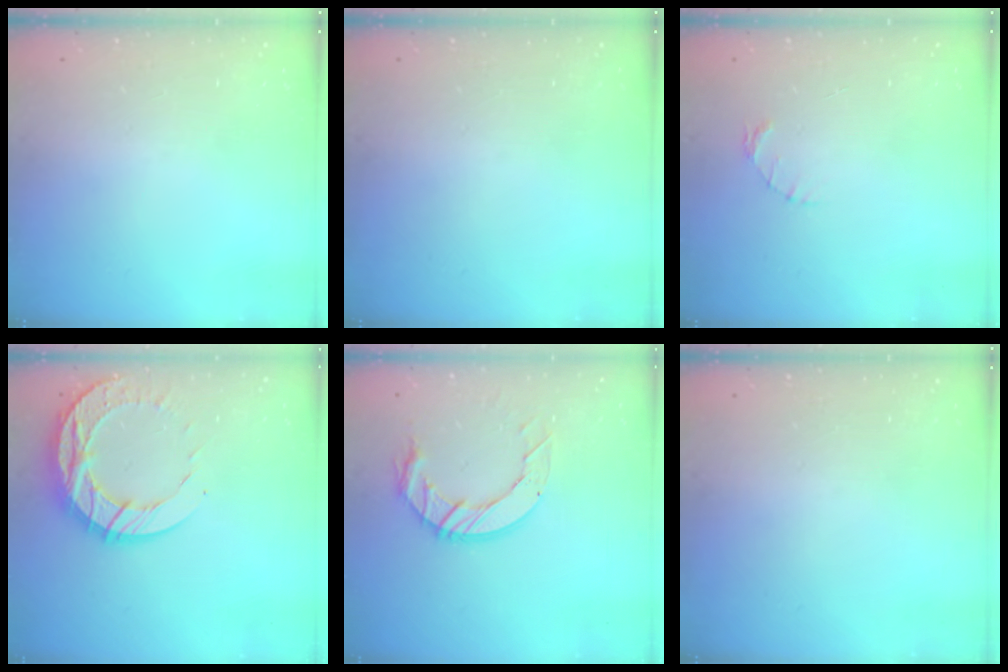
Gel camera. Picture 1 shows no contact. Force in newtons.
{"total": 0.0}
{"total": 1.6, "press": 1.5, "slide": 0.3}
{"total": 13.8, "press": 13.7, "slide": 1.1}
{"total": 11.0, "press": 11.0, "slide": 1.2}
{"total": 0.0}